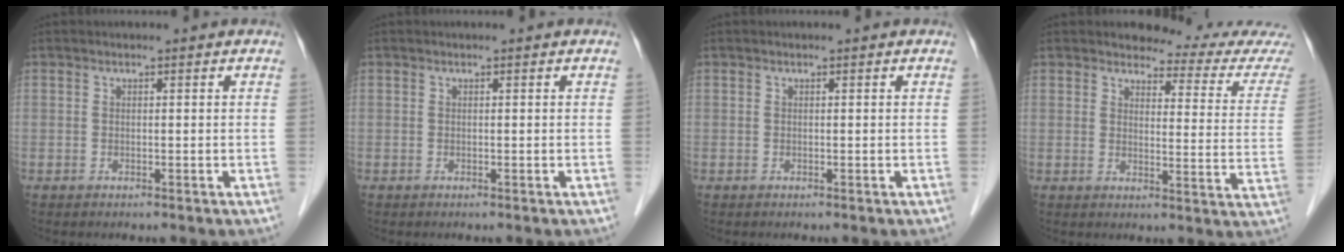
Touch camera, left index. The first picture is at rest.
{"total": 0.0}
{"total": 0.0}
{"total": 11.1, "force": [10.9, 0.3, 2.0], "torque": [-0.016, -0.069, 0.110]}